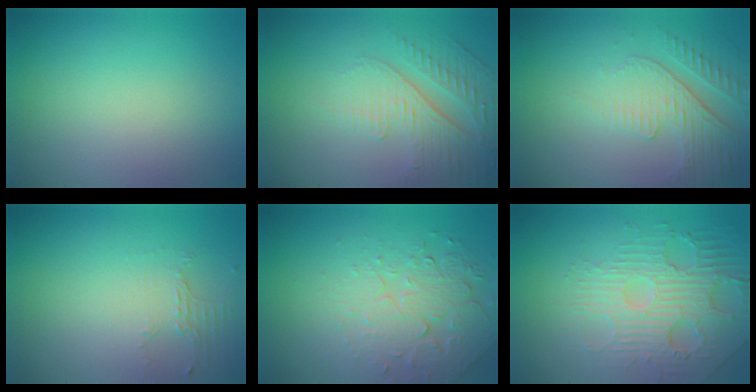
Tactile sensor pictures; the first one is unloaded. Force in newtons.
{"total": 4.9, "press": 3.3, "slide": 3.7}
{"total": 4.2, "press": 3.0, "slide": 2.9}
{"total": 1.9, "press": 1.4, "slide": 1.3}
{"total": 5.1, "press": 3.7, "slide": 3.5}
{"total": 4.8, "press": 4.2, "slide": 2.2}